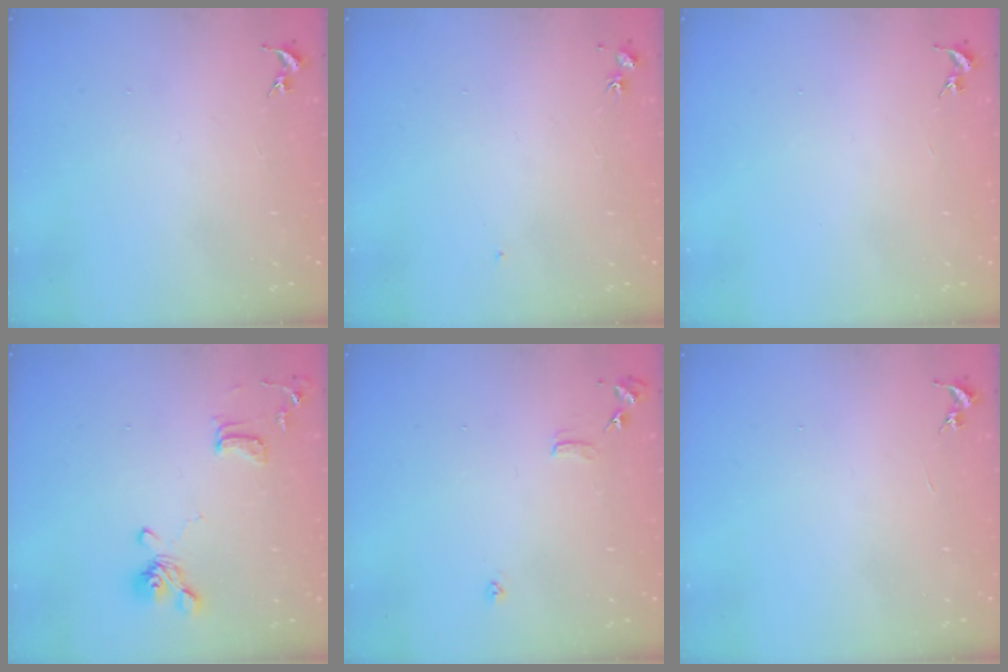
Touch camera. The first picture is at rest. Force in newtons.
{"total": 4.4, "press": 4.4, "slide": 0.5}
{"total": 0.0}
{"total": 12.3, "press": 12.2, "slide": 1.8}
{"total": 7.4, "press": 7.4, "slide": 0.7}
{"total": 0.0}